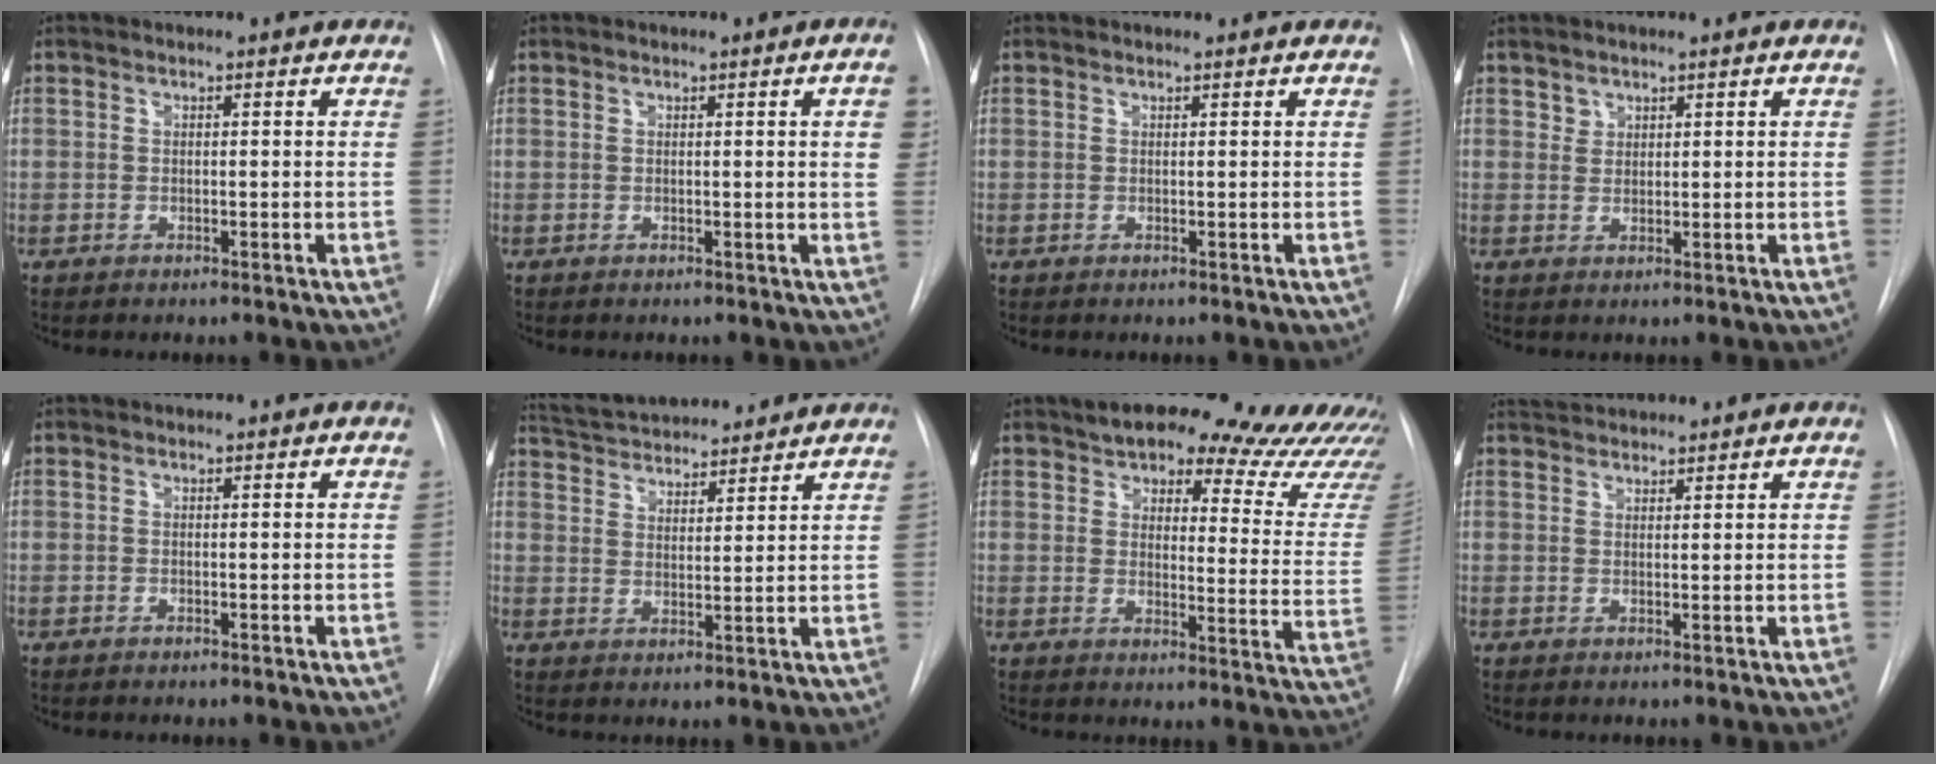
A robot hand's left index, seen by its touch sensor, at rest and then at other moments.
{"total": 3.5, "force": [0.9, 0.2, 3.4], "torque": [-0.033, 0.001, 0.009]}
{"total": 1.3, "force": [1.3, 0.2, 0.2], "torque": [-0.012, 0.016, 0.015]}
{"total": 1.3, "force": [1.1, 0.8, 0.0], "torque": [0.009, 0.001, 0.018]}
{"total": 0.0}
{"total": 14.2, "force": [13.3, 2.6, 4.1], "torque": [-0.071, 0.032, 0.209]}
{"total": 22.6, "force": [19.7, 5.4, 9.7], "torque": [-0.110, -0.051, 0.216]}
{"total": 0.0}